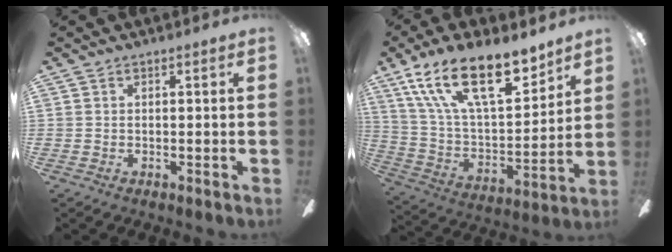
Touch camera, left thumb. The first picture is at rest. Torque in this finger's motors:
{"motor_torque": [2.87, 1.65, 1.88, -0.89, 0.35]}